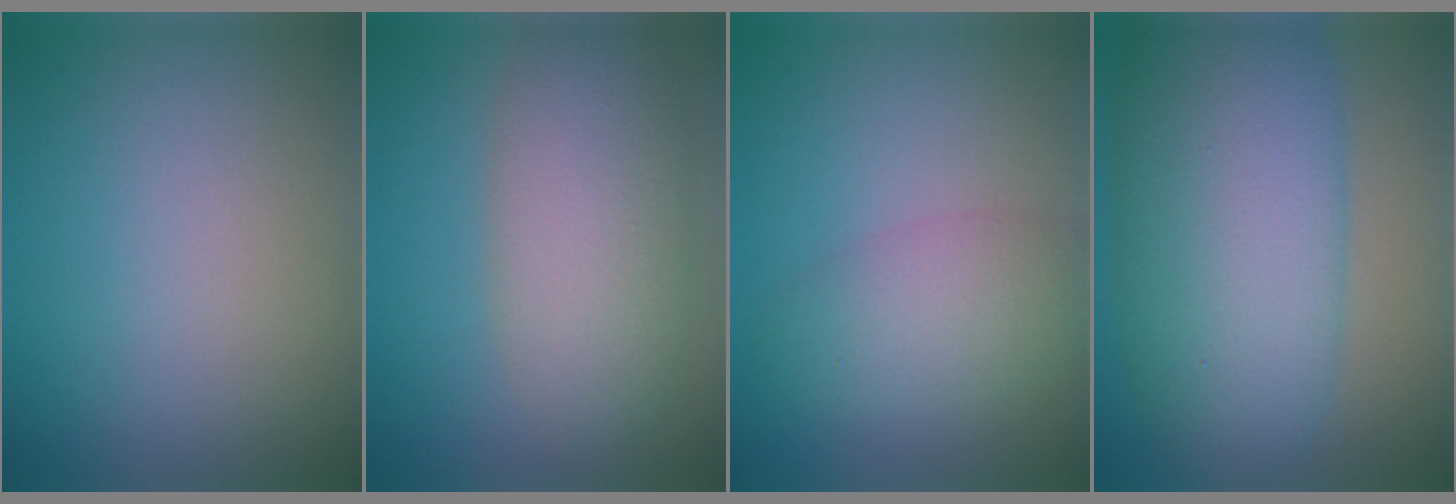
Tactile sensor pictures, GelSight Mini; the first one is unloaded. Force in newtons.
{"total": 6.6, "press": 6.6, "slide": 0.4}
{"total": 3.9, "press": 3.9, "slide": 0.1}
{"total": 11.7, "press": 11.7, "slide": 0.4}